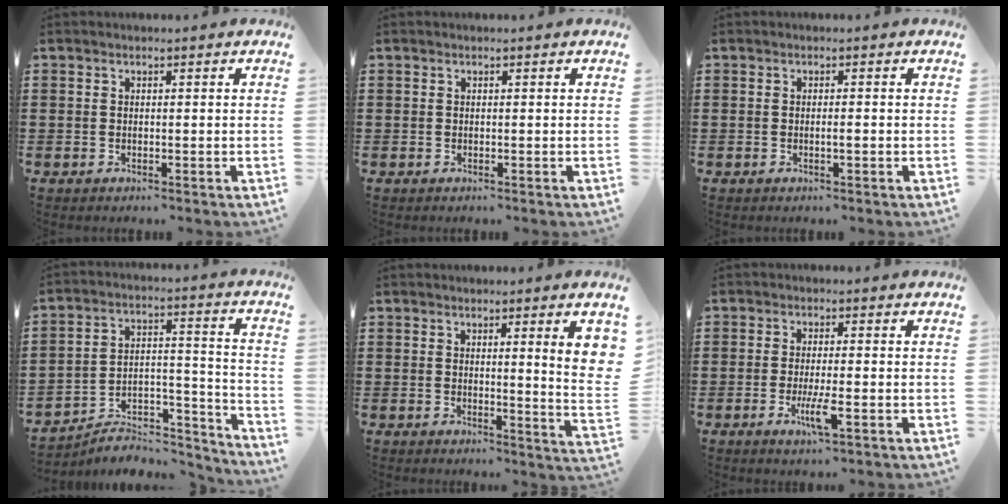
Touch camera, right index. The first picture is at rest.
{"total": 0.0}
{"total": 0.8, "force": [-0.3, 0.1, 0.7], "torque": [-0.013, -0.003, -0.004]}
{"total": 5.8, "force": [-5.3, 1.8, 1.6], "torque": [-0.023, 0.006, -0.103]}
{"total": 5.2, "force": [2.0, 0.2, 4.8], "torque": [-0.079, -0.014, 0.031]}
{"total": 4.7, "force": [-1.7, 0.6, 4.3], "torque": [-0.084, -0.014, -0.031]}